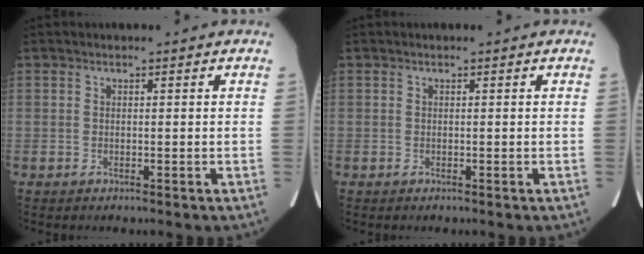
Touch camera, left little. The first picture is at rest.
{"total": 0.0}